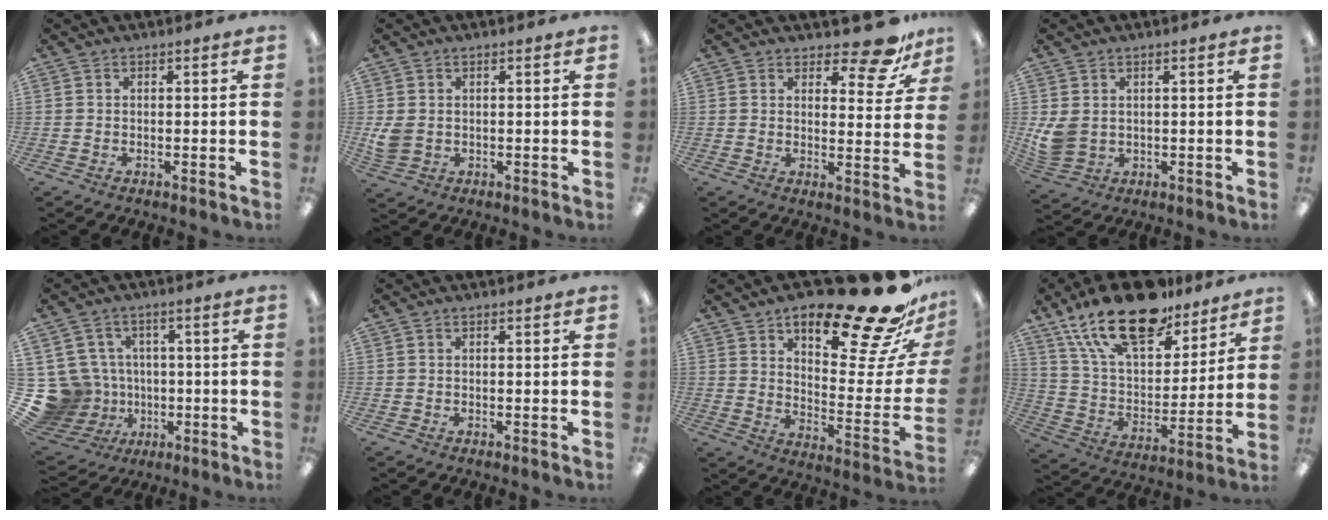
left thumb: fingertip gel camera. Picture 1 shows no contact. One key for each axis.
{"total": 3.8, "fx": 0.5, "fy": 3.2, "fz": 2.1, "tx": -0.038, "ty": 0.000, "tz": 0.011}
{"total": 9.5, "fx": 7.4, "fy": 3.2, "fz": 4.9, "tx": -0.054, "ty": -0.051, "tz": 0.126}
{"total": 5.4, "fx": 1.5, "fy": 4.3, "fz": 3.0, "tx": -0.064, "ty": -0.006, "tz": 0.032}
{"total": 14.0, "fx": -1.2, "fy": 13.2, "fz": 4.3, "tx": -0.138, "ty": 0.000, "tz": -0.001}
{"total": 0.0}
{"total": 25.2, "fx": 19.0, "fy": 6.3, "fz": 15.3, "tx": -0.201, "ty": -0.135, "tz": 0.295}
{"total": 22.3, "fx": 15.7, "fy": 9.8, "fz": 12.4, "tx": -0.223, "ty": -0.083, "tz": 0.280}